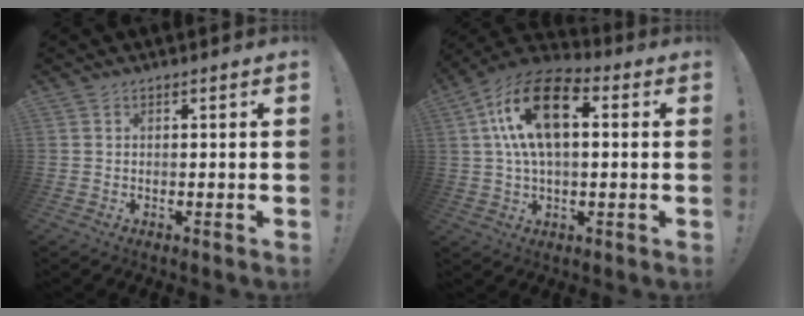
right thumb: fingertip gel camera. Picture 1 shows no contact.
{"total": 17.9, "force": [4.1, 9.7, 14.4], "torque": [-0.257, 0.007, 0.065]}